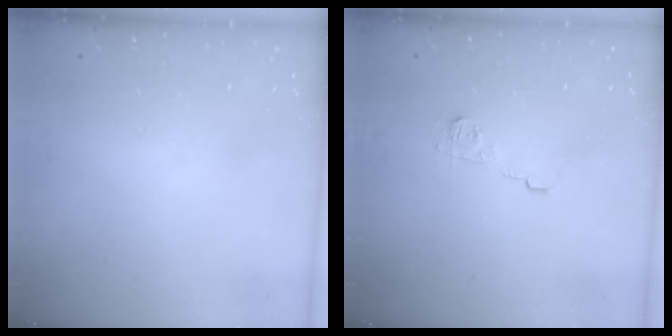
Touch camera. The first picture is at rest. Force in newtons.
{"total": 7.0, "press": 7.0, "slide": 0.6}